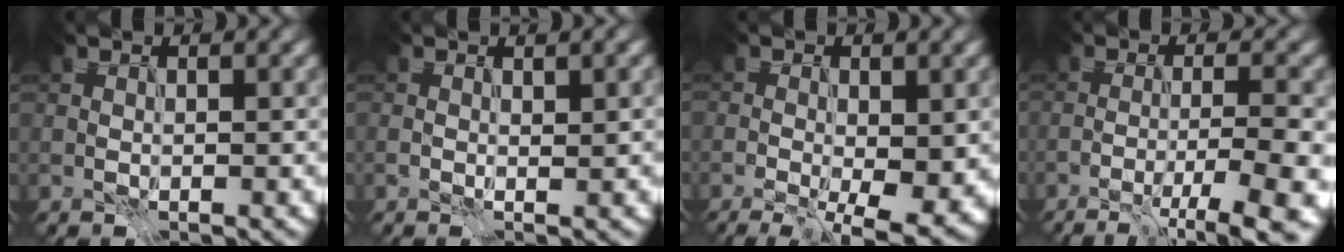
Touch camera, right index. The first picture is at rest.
{"total": 0.9, "force": [0.4, 0.2, 0.8], "torque": [-0.005, 0.001, 0.005]}
{"total": 5.2, "force": [-0.9, 1.9, 4.7], "torque": [-0.070, -0.011, -0.010]}
{"total": 7.6, "force": [-2.9, 1.8, 6.7], "torque": [-0.068, -0.013, -0.031]}